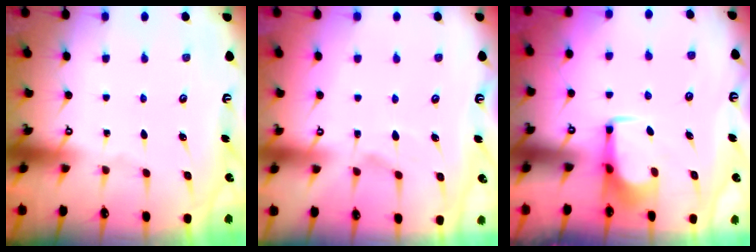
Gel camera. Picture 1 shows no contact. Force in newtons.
{"total": 1.6, "press": 1.0, "slide": 1.2}
{"total": 1.7, "press": 1.6, "slide": 0.5}